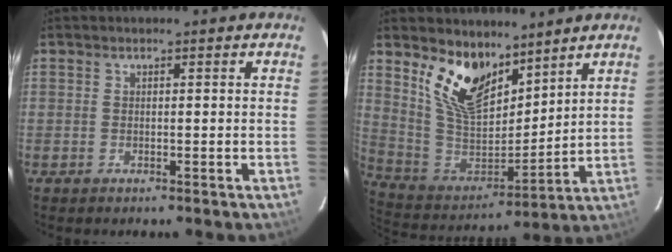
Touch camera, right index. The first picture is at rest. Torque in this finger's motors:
{"motor_torque": [0.89, 0.80, 0.55, 0.15]}